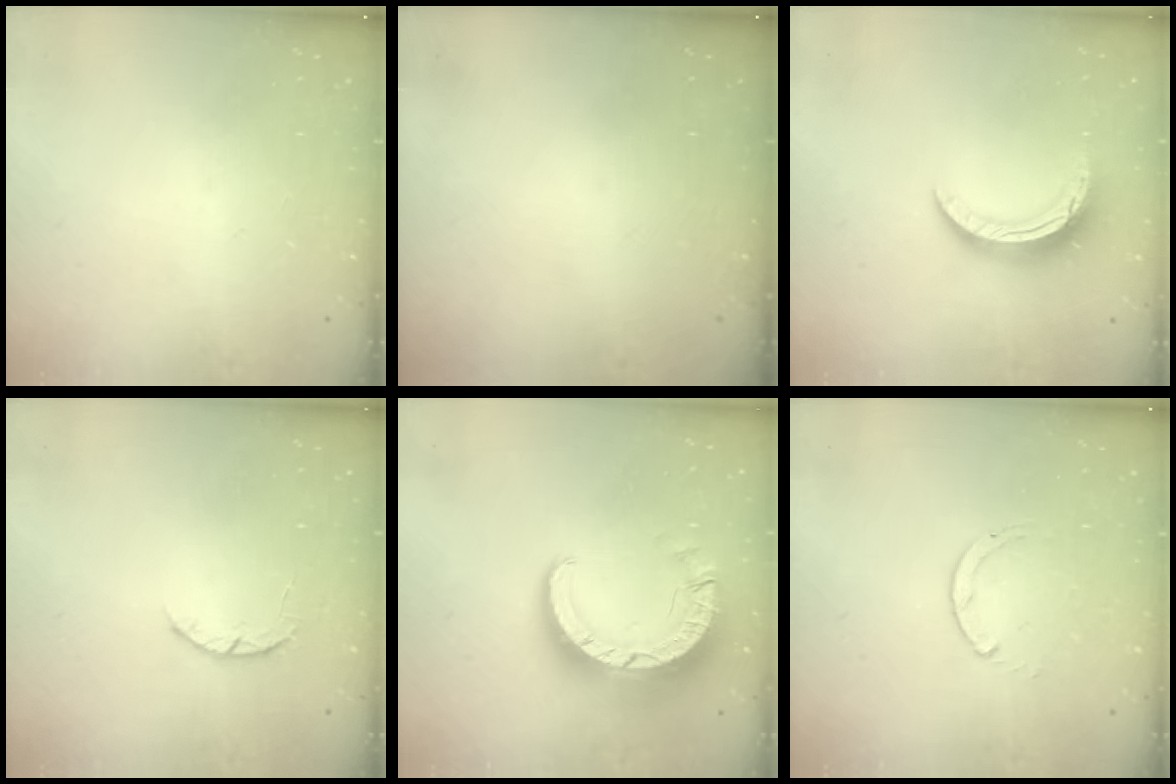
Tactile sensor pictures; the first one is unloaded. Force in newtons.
{"total": 0.0}
{"total": 10.1, "press": 10.1, "slide": 0.1}
{"total": 3.7, "press": 3.7, "slide": 0.6}
{"total": 11.5, "press": 11.5, "slide": 1.1}
{"total": 0.8, "press": 0.7, "slide": 0.1}